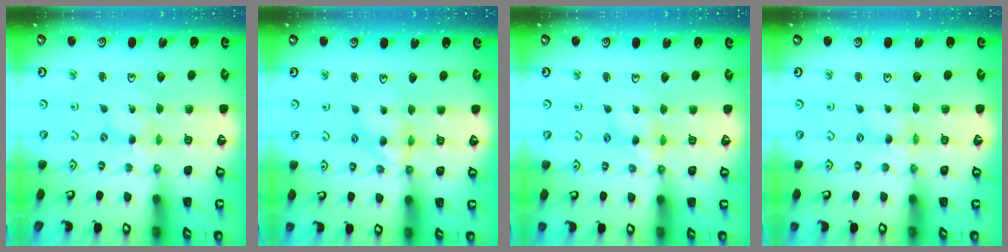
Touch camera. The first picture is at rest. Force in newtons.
{"total": 8.0, "press": 8.0, "slide": 0.6}
{"total": 4.2, "press": 4.2, "slide": 0.3}
{"total": 0.0}